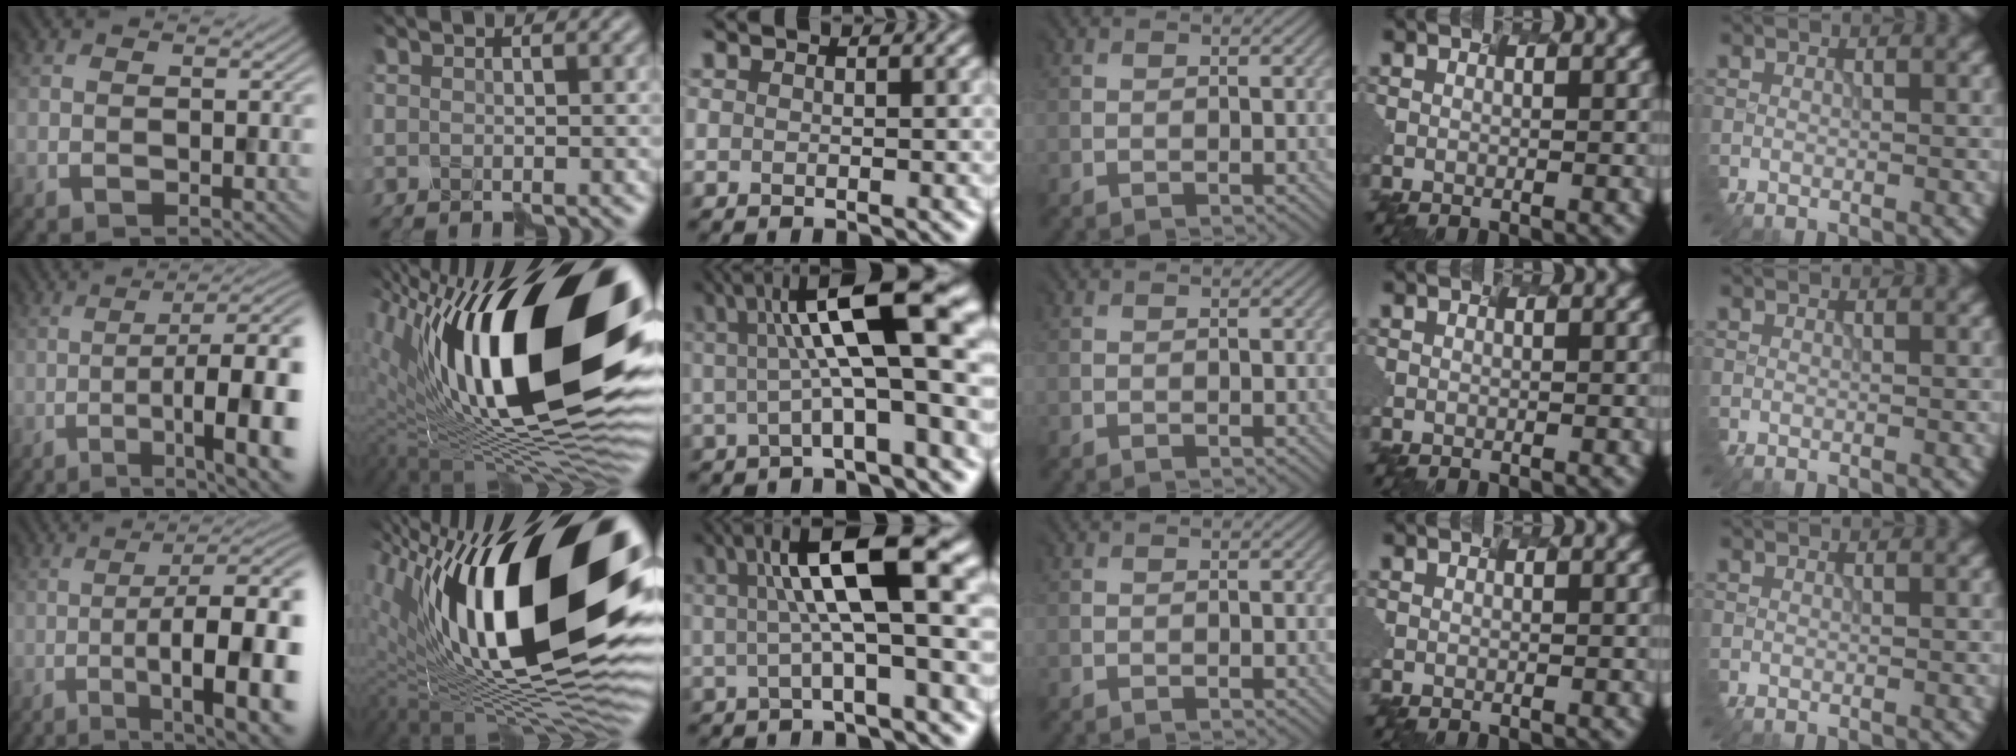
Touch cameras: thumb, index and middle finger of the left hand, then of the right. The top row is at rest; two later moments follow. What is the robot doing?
{"motion": "shake", "object": "plastic piggy bank"}